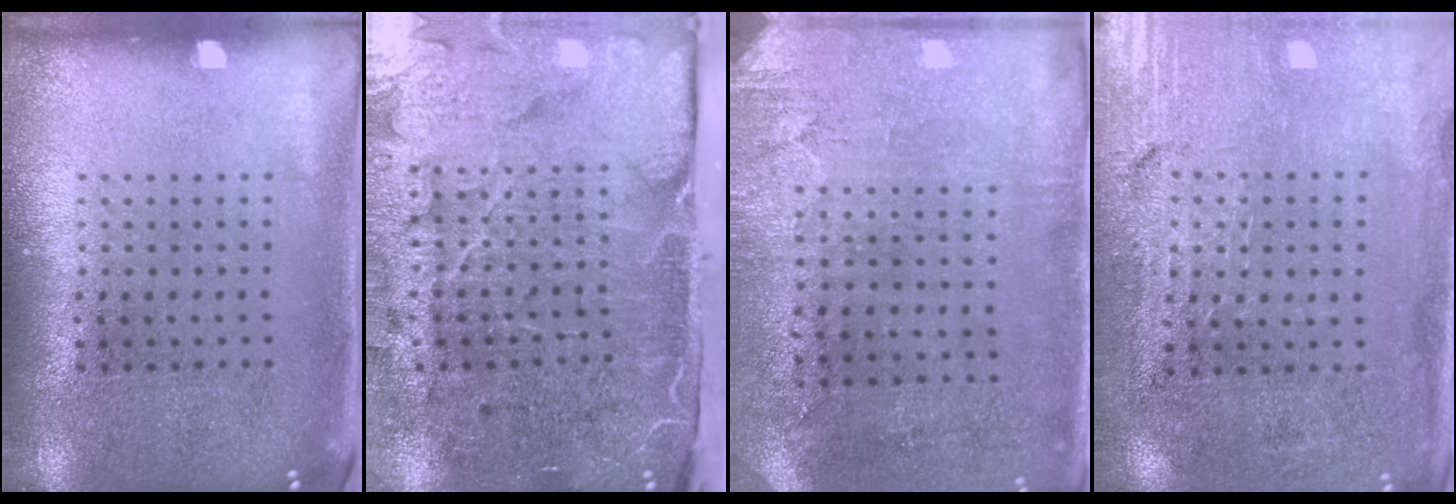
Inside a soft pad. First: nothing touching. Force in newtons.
{"total": 5.1, "press": 4.0, "slide": 3.1}
{"total": 2.8, "press": 2.3, "slide": 1.7}
{"total": 3.3, "press": 2.9, "slide": 1.5}